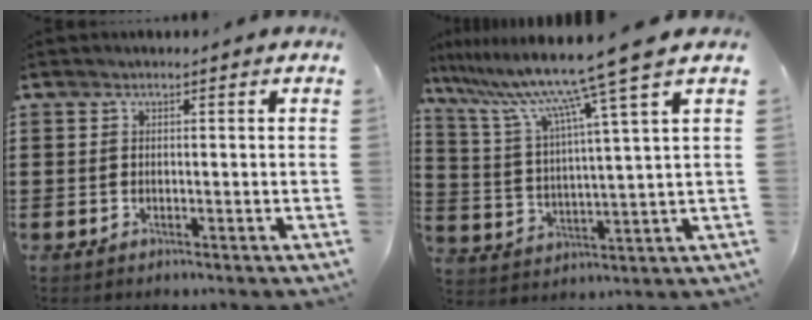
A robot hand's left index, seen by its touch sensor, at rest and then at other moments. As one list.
[{"total": 10.9, "force": [8.4, -1.4, 6.8], "torque": [-0.165, -0.045, 0.131]}]